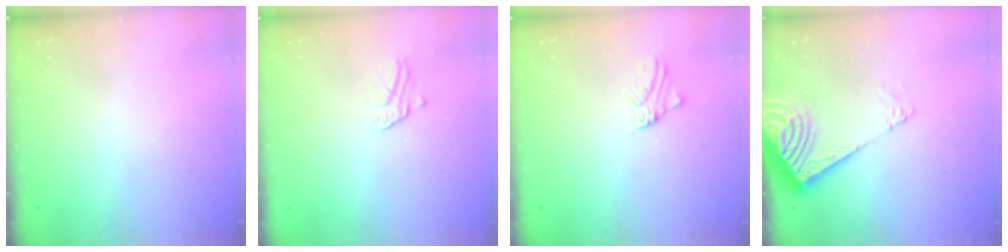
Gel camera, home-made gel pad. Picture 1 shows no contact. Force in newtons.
{"total": 2.2, "press": 2.2, "slide": 0.2}
{"total": 0.9, "press": 0.9, "slide": 0.1}
{"total": 10.1, "press": 9.9, "slide": 1.6}